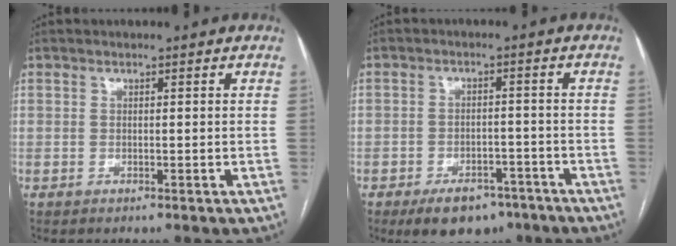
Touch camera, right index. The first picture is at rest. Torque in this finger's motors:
{"motor_torque": [-0.02, -0.05, -0.13, -0.05]}